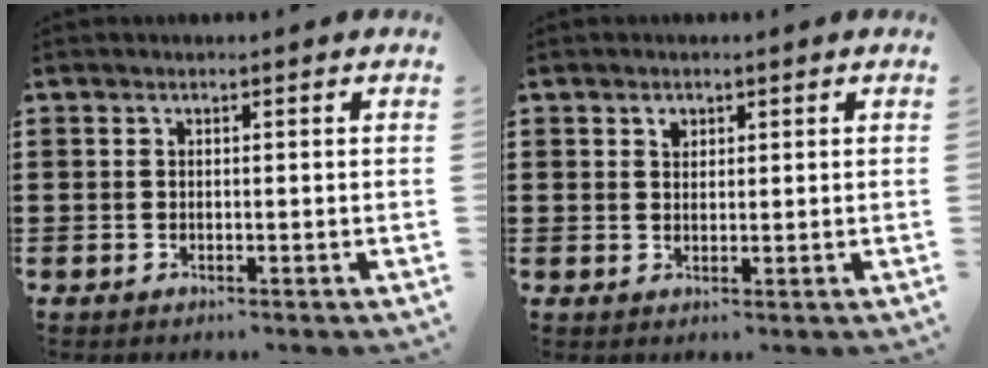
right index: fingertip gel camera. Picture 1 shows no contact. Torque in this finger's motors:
{"motor_torque": [0.03, -0.03, 0.00, 0.01]}